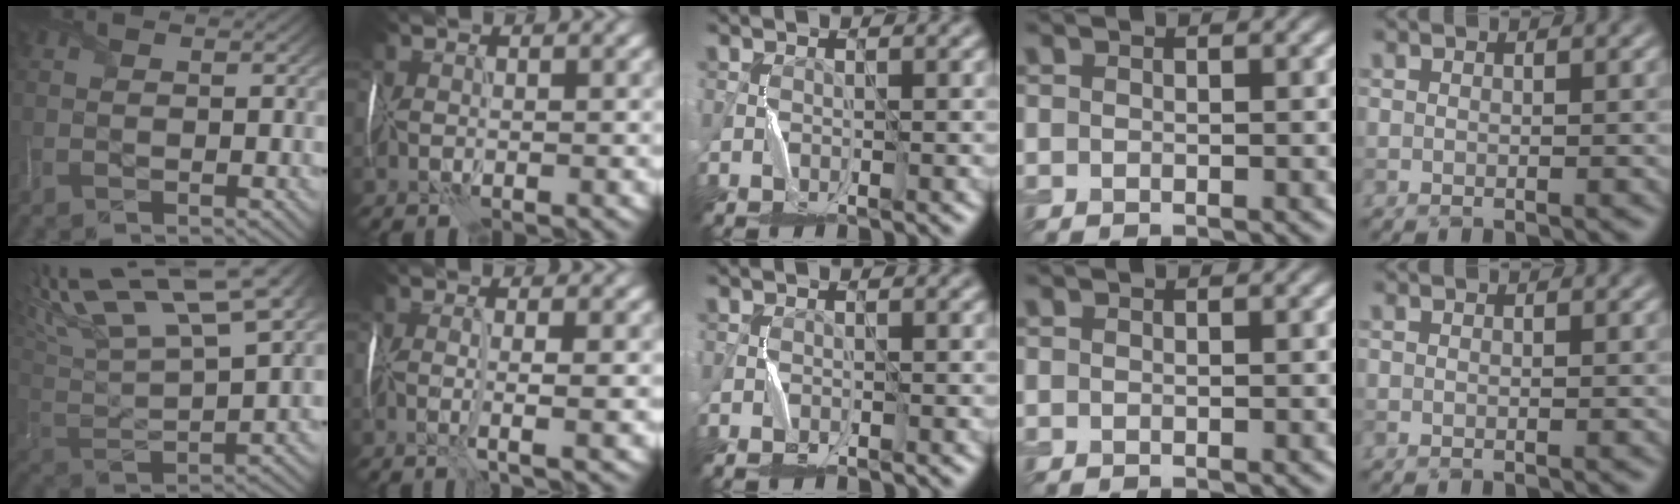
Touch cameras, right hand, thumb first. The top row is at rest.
{"thumb": {"total": 17.2, "force": [10.4, 5.7, 12.4], "torque": [-0.271, 0.033, 0.164]}, "index": {"total": 3.1, "force": [-0.2, 0.6, 3.1], "torque": [-0.045, -0.002, -0.006]}, "middle": {"total": 0.6, "force": [-0.5, 0.2, 0.2], "torque": [-0.002, 0.002, -0.009]}}